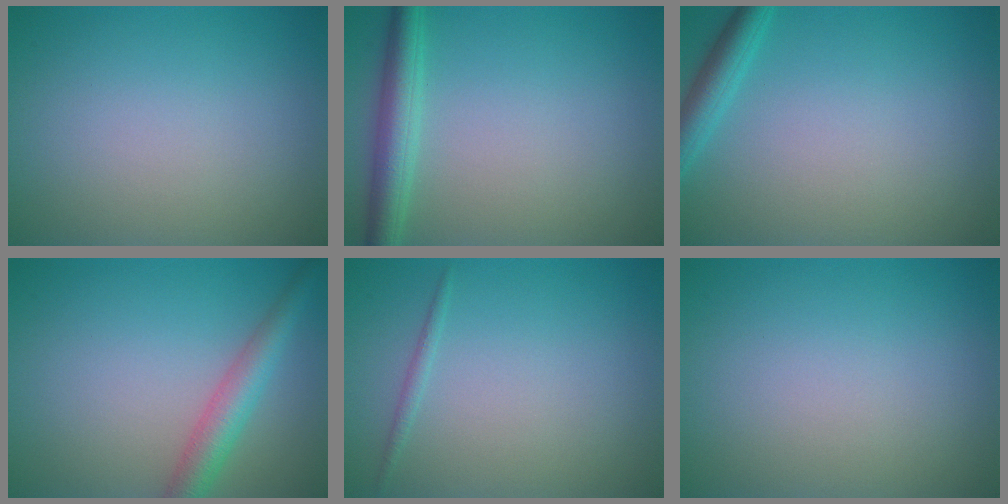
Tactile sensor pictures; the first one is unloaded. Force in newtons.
{"total": 3.6, "press": 3.6, "slide": 0.1}
{"total": 2.5, "press": 2.5, "slide": 0.1}
{"total": 3.6, "press": 3.6, "slide": 0.1}
{"total": 0.7, "press": 0.7, "slide": 0.0}
{"total": 0.0}